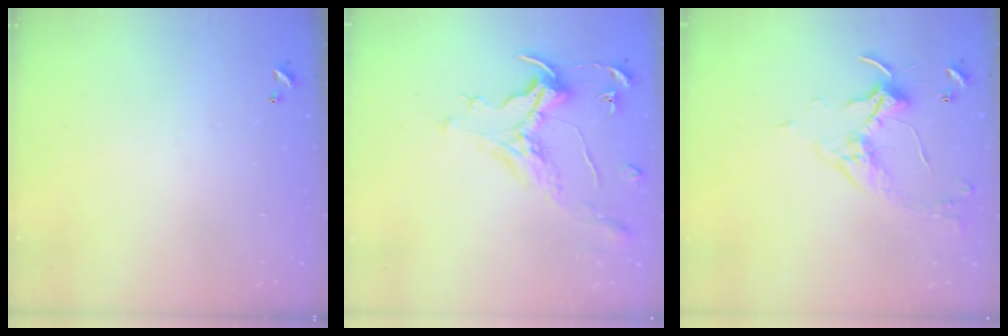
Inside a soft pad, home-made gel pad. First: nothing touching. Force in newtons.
{"total": 1.6, "press": 1.4, "slide": 0.7}
{"total": 3.4, "press": 3.4, "slide": 0.6}